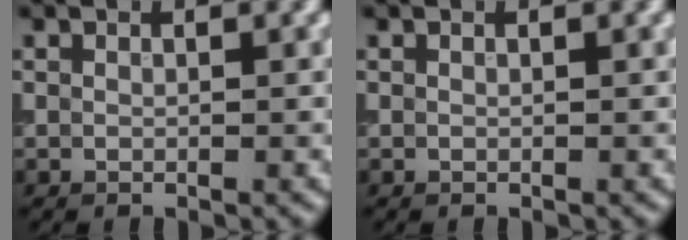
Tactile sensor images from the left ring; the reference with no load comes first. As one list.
[{"total": 0.0}]